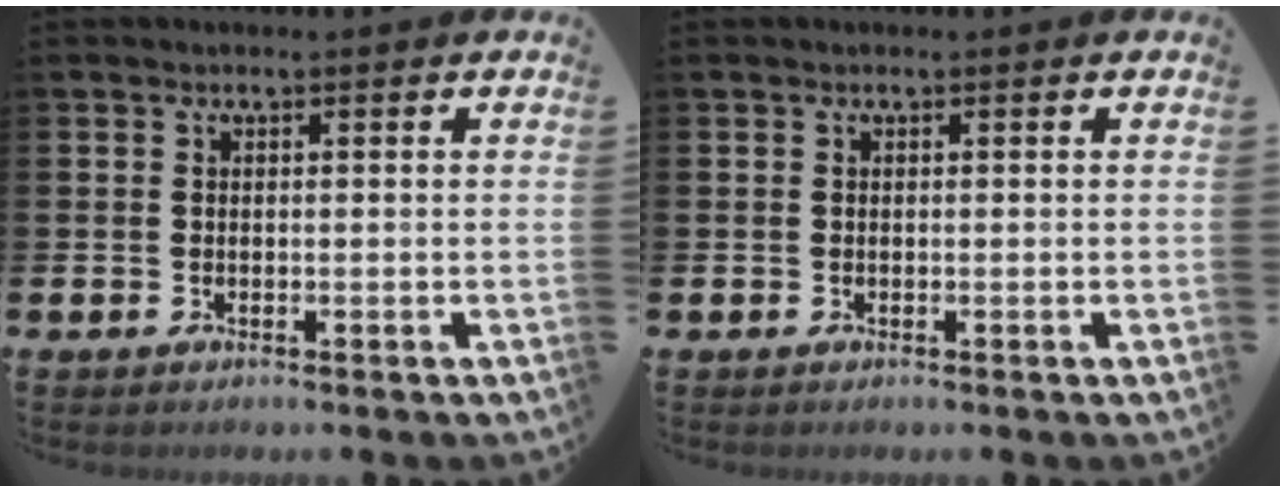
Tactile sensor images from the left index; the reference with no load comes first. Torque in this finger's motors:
{"motor_torque": [-0.04, 0.04, 0.00, 0.00]}